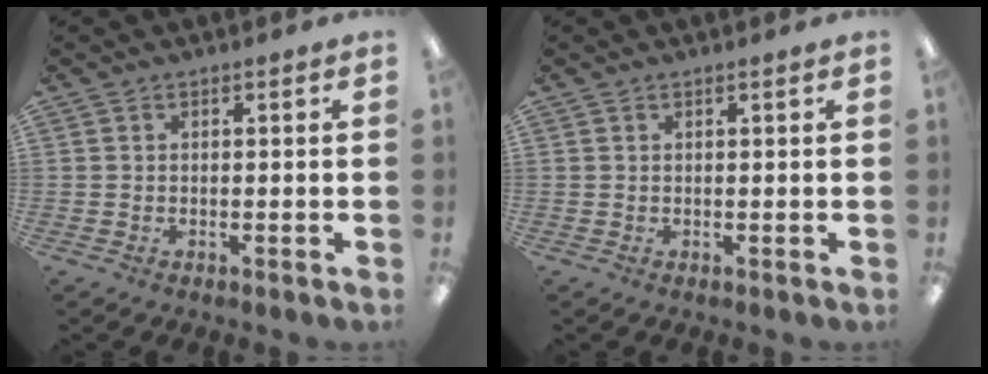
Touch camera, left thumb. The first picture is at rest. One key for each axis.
{"total": 0.6, "fx": 0.5, "fy": 0.0, "fz": 0.4, "tx": -0.009, "ty": 0.001, "tz": 0.008}